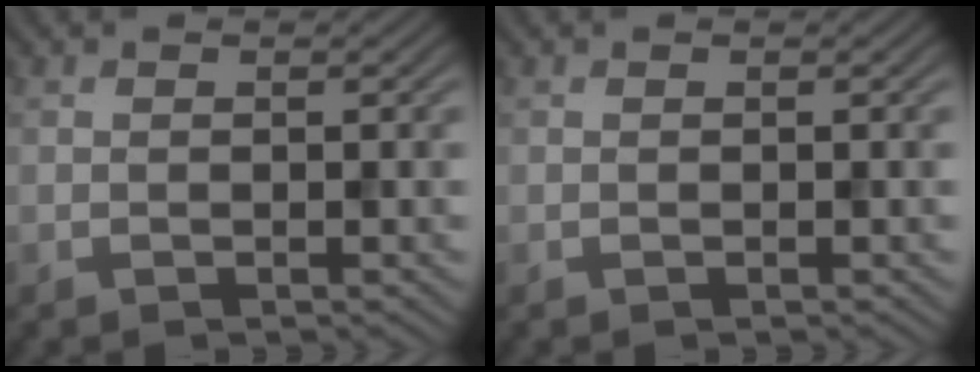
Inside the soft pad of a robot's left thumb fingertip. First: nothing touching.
{"total": 0.0}